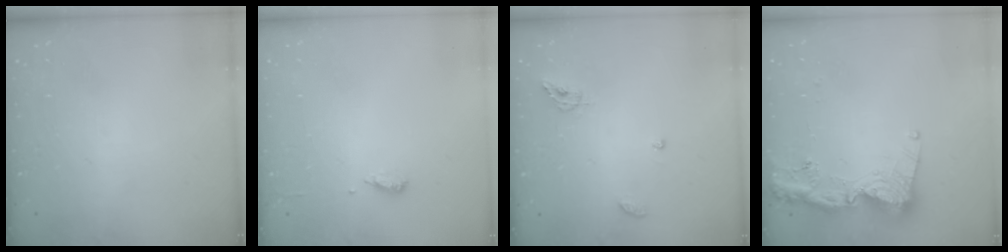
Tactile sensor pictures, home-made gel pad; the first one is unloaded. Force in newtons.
{"total": 6.1, "press": 6.0, "slide": 1.3}
{"total": 6.8, "press": 6.8, "slide": 0.5}
{"total": 14.4, "press": 14.3, "slide": 1.9}